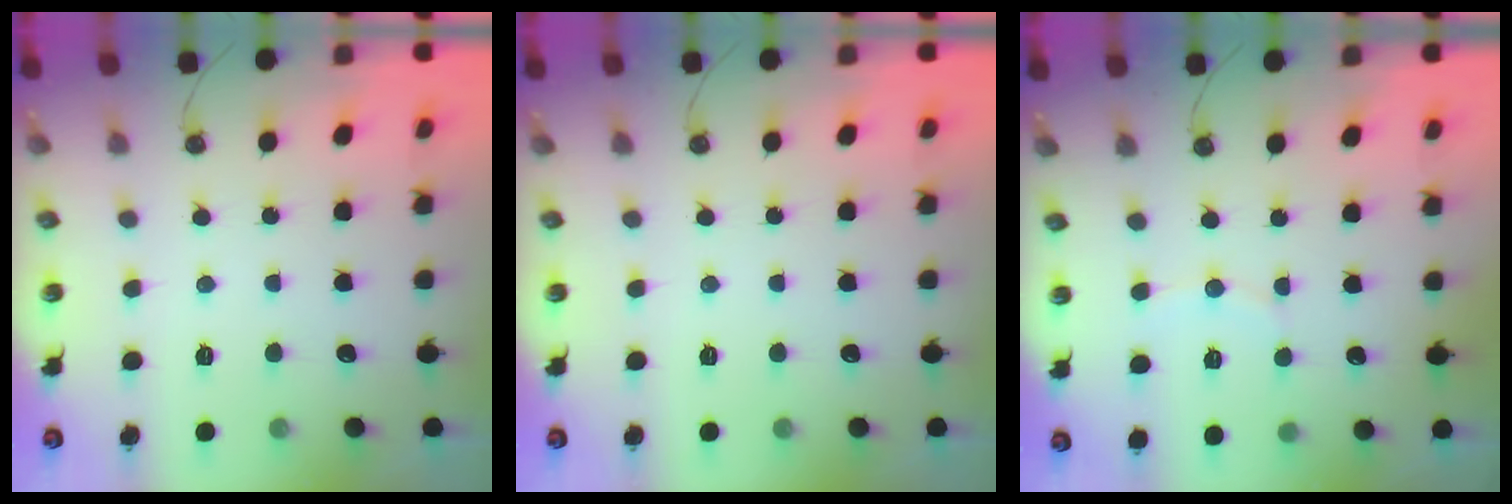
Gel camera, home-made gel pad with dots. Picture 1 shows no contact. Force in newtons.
{"total": 0.0}
{"total": 5.0, "press": 4.9, "slide": 1.0}